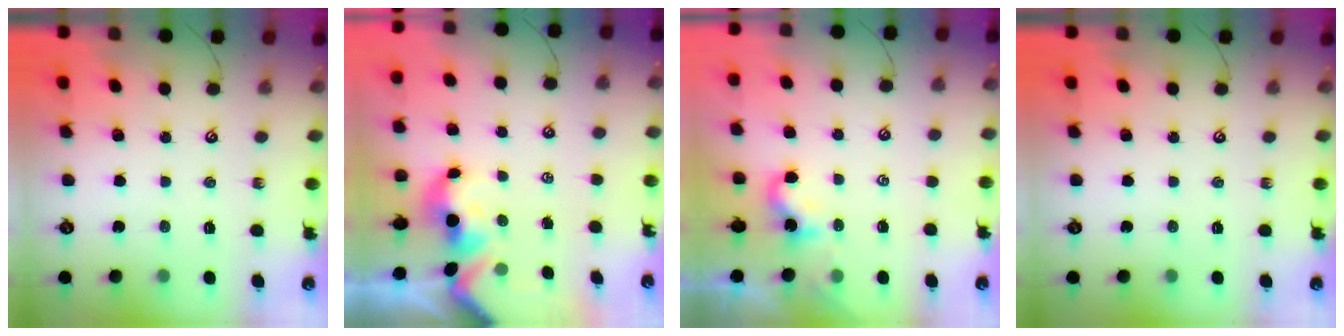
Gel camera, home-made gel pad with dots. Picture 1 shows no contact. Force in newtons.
{"total": 1.6, "press": 1.4, "slide": 0.7}
{"total": 1.3, "press": 1.3, "slide": 0.3}
{"total": 0.0}